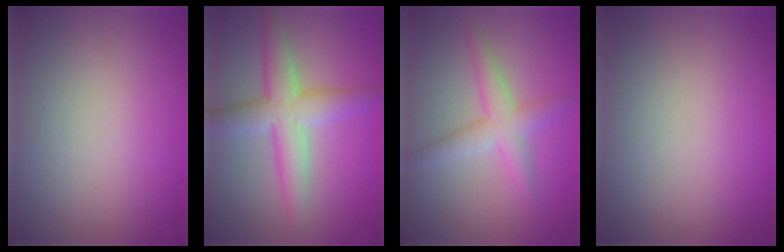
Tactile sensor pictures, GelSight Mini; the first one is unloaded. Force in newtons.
{"total": 5.0, "press": 5.0, "slide": 0.1}
{"total": 3.2, "press": 3.2, "slide": 0.0}
{"total": 0.0}